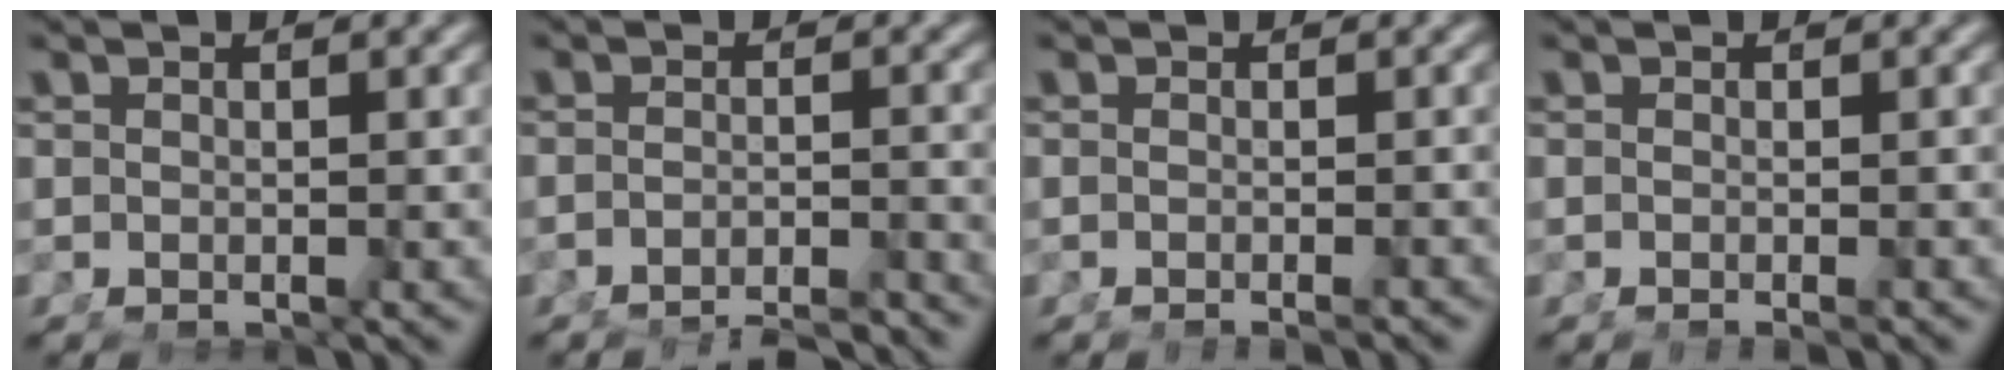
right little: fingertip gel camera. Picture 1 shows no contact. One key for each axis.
{"total": 5.8, "fx": -5.7, "fy": 0.5, "fz": 1.0, "tx": 0.003, "ty": -0.013, "tz": -0.089}
{"total": 1.6, "fx": -1.5, "fy": 0.0, "fz": 0.6, "tx": -0.006, "ty": 0.001, "tz": -0.022}
{"total": 1.1, "fx": -1.0, "fy": 0.0, "fz": 0.5, "tx": -0.004, "ty": 0.000, "tz": -0.014}